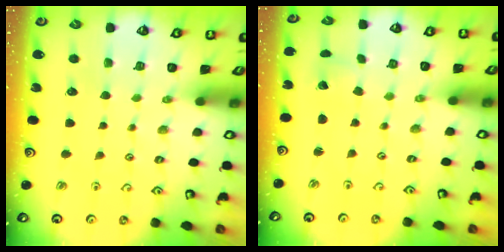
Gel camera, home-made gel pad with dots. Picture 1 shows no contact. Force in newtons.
{"total": 1.5, "press": 1.5, "slide": 0.2}